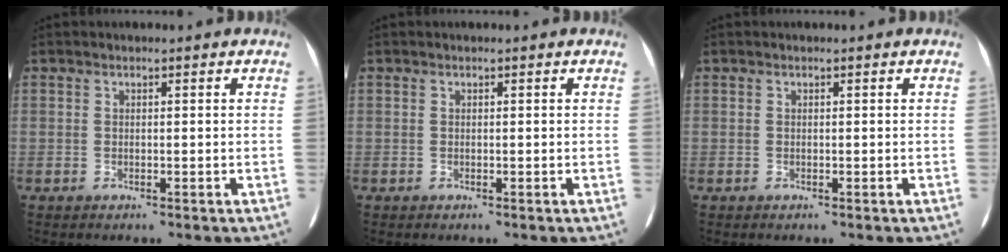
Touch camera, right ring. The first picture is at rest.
{"total": 0.0}
{"total": 0.0}